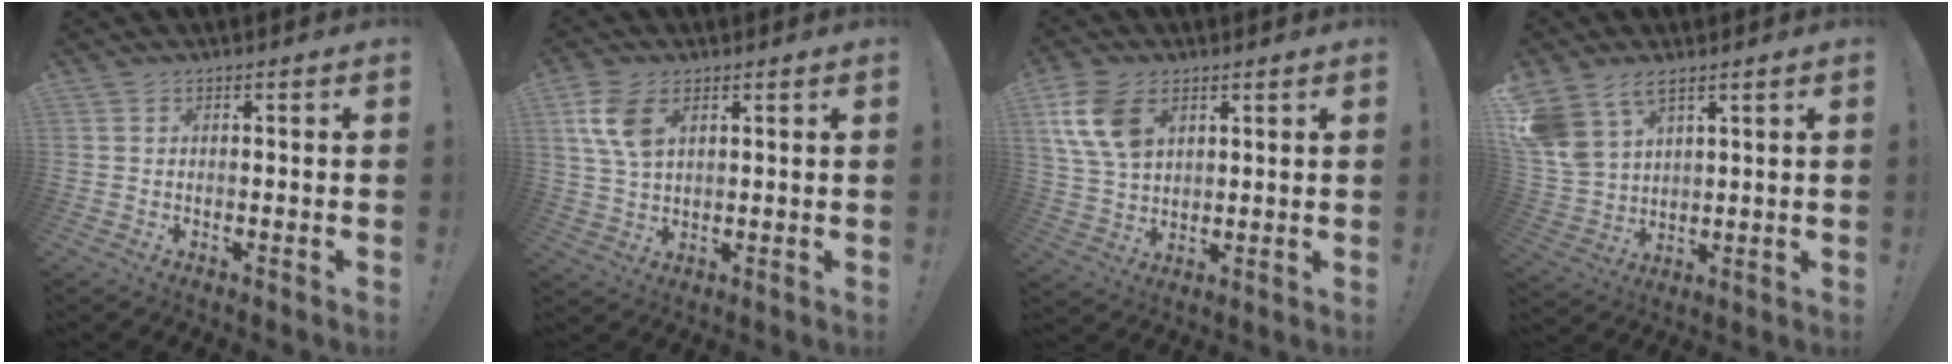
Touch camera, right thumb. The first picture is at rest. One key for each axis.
{"total": 9.1, "fx": 3.8, "fy": 5.4, "fz": 6.3, "tx": -0.127, "ty": -0.004, "tz": 0.074}
{"total": 12.9, "fx": 5.4, "fy": 8.6, "fz": 8.0, "tx": -0.155, "ty": -0.006, "tz": 0.108}
{"total": 10.2, "fx": 6.9, "fy": 5.8, "fz": 4.8, "tx": -0.117, "ty": -0.035, "tz": 0.138}